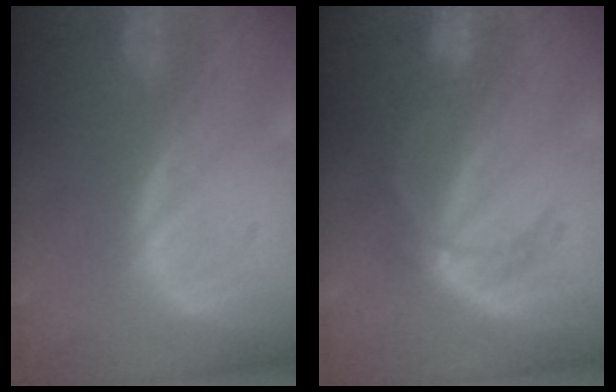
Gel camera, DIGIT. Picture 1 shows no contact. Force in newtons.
{"total": 5.0, "press": 4.5, "slide": 2.2}